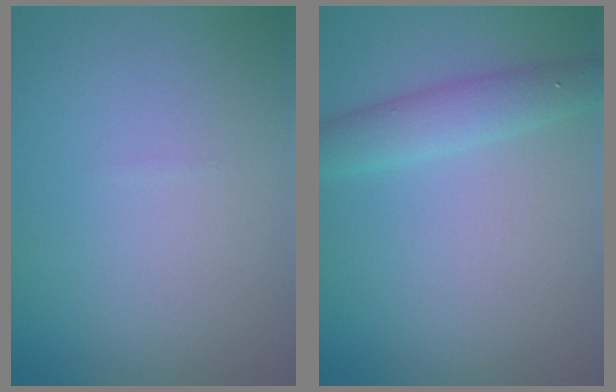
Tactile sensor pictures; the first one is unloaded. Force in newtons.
{"total": 3.0, "press": 3.0, "slide": 0.1}